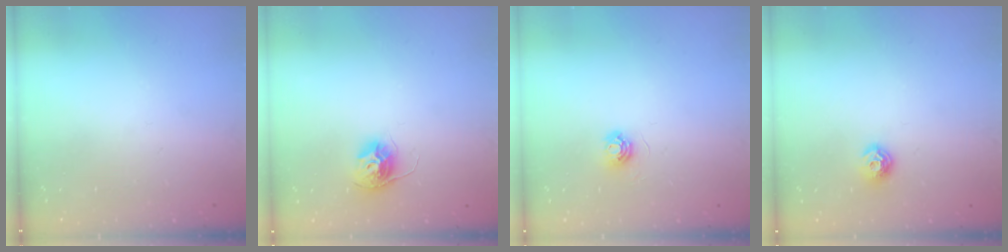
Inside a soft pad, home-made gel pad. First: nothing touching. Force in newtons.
{"total": 10.8, "press": 10.8, "slide": 0.8}
{"total": 5.0, "press": 4.9, "slide": 0.4}
{"total": 8.0, "press": 8.0, "slide": 1.0}